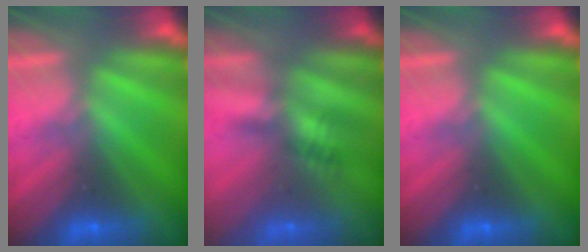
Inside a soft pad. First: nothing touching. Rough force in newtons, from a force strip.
{"total": 2.4}
{"total": 0.0}